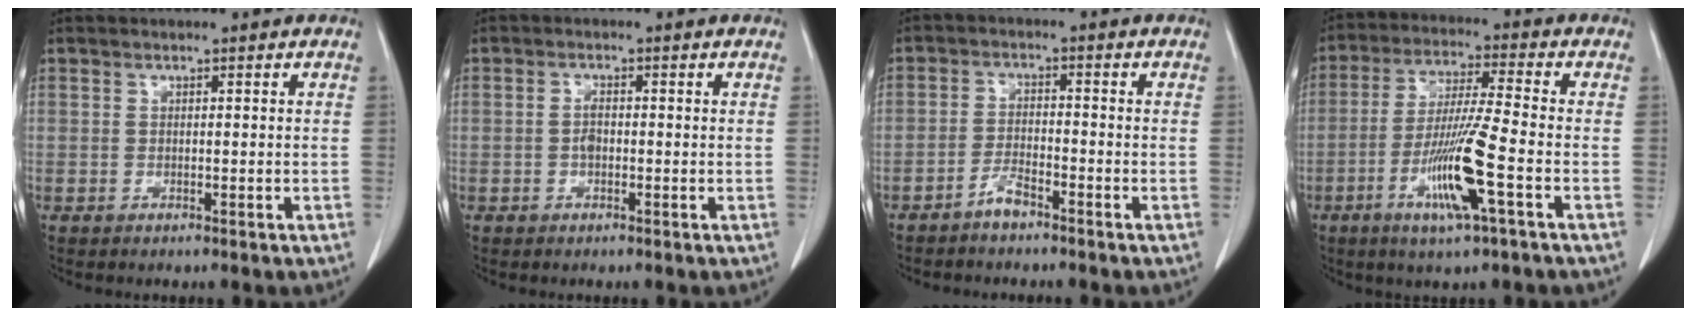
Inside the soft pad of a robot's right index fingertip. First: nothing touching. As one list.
[{"total": 1.6, "force": [-0.3, 0.7, 1.4], "torque": [-0.028, 0.003, -0.007]}, {"total": 2.7, "force": [-2.3, 0.5, 1.4], "torque": [-0.028, 0.001, -0.045]}, {"total": 11.4, "force": [-4.2, -0.3, 10.6], "torque": [-0.210, -0.017, -0.081]}]